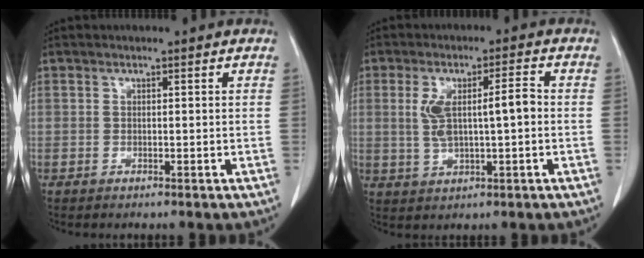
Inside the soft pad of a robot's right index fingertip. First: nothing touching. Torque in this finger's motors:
{"motor_torque": [0.27, 0.09, 0.18, 0.06]}